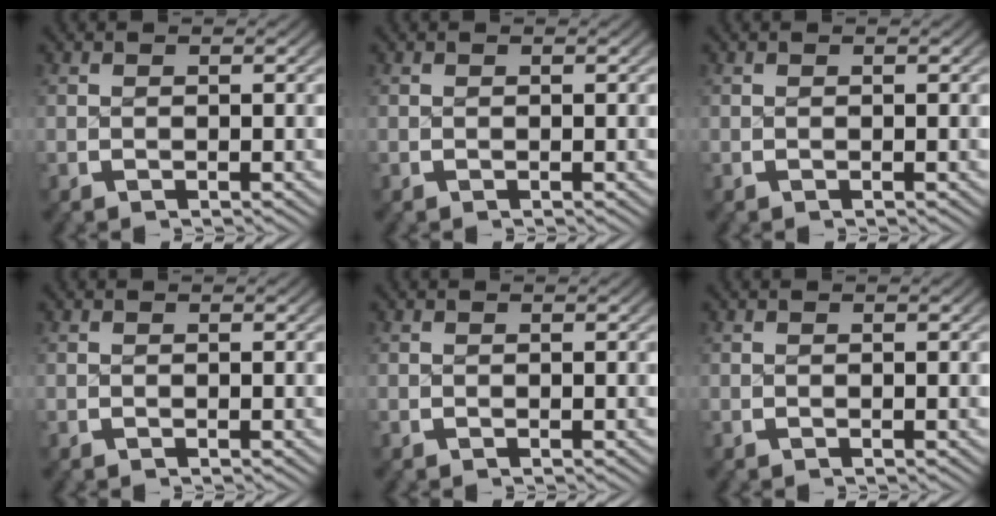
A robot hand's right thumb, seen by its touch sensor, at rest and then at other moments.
{"total": 0.0}
{"total": 0.0}
{"total": 0.0}
{"total": 0.0}
{"total": 0.0}